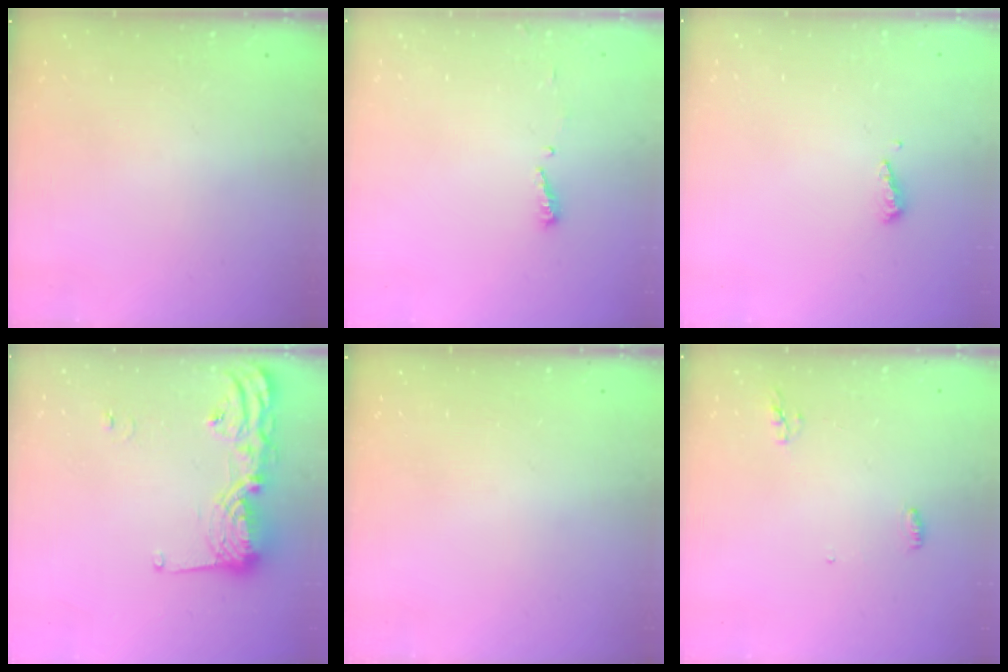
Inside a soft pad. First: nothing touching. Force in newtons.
{"total": 4.4, "press": 4.4, "slide": 0.3}
{"total": 4.7, "press": 4.7, "slide": 0.5}
{"total": 15.5, "press": 15.3, "slide": 2.2}
{"total": 0.0}
{"total": 3.8, "press": 3.7, "slide": 0.9}